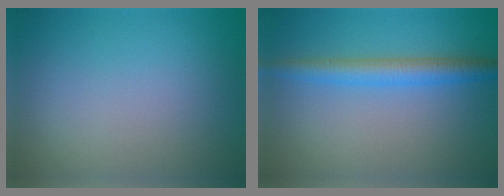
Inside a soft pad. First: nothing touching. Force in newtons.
{"total": 3.6, "press": 3.6, "slide": 0.0}